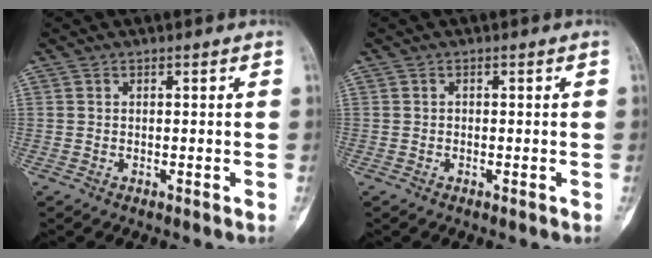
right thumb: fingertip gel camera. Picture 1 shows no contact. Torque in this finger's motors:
{"motor_torque": [-0.12, 0.30, 0.04, -0.21, -0.06]}